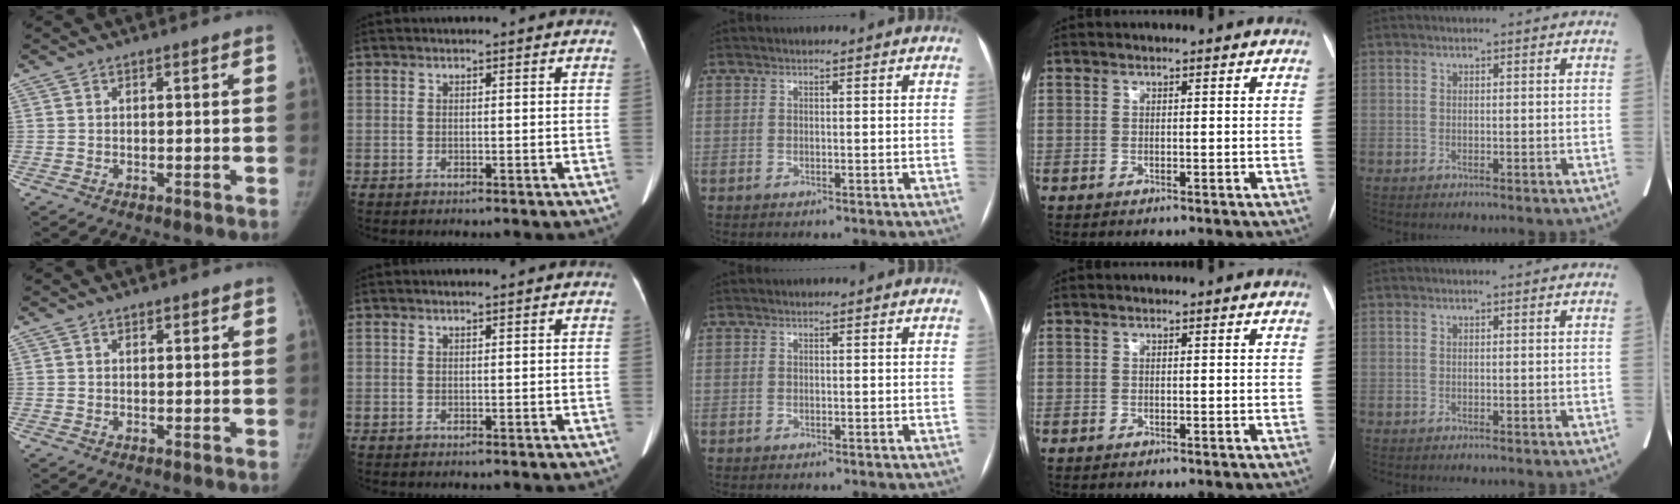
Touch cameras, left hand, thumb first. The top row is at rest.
{"thumb": {"total": 0.9, "force": [0.7, 0.5, 0.3], "torque": [0.004, -0.004, 0.007]}, "index": {"total": 1.0, "force": [0.8, -0.1, 0.6], "torque": [-0.011, 0.012, 0.017]}}